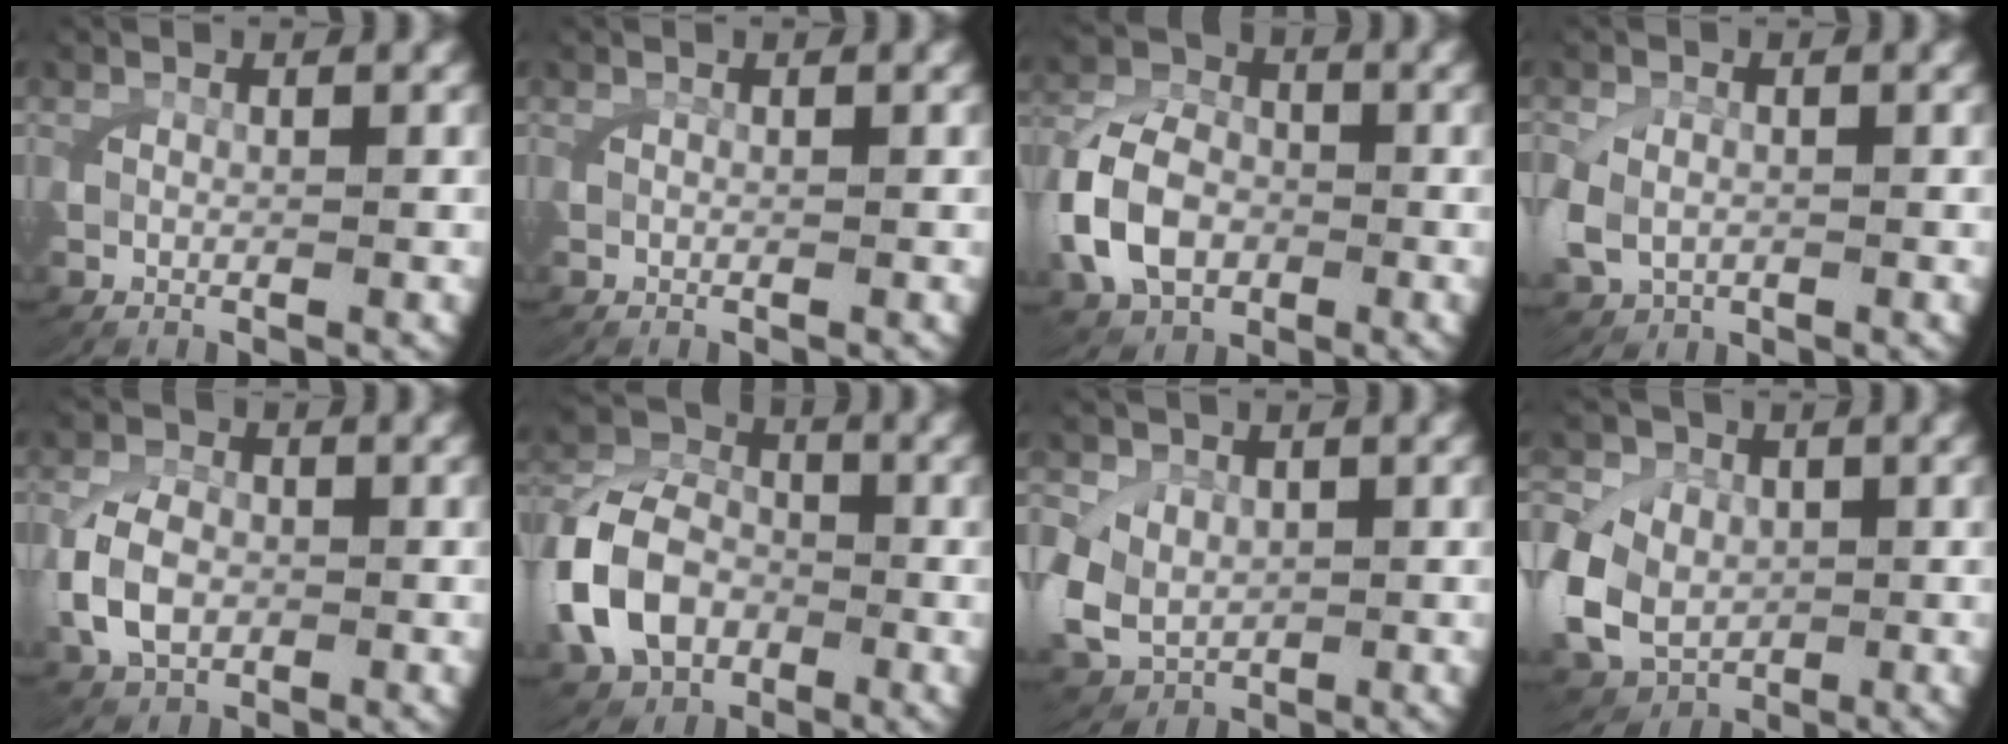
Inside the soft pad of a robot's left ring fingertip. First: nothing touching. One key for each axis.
{"total": 0.0}
{"total": 6.7, "fx": -1.3, "fy": 5.5, "fz": 3.7, "tx": -0.080, "ty": -0.008, "tz": -0.017}
{"total": 2.3, "fx": -0.4, "fy": 1.9, "fz": 1.2, "tx": -0.044, "ty": -0.013, "tz": 0.006}
{"total": 4.0, "fx": -0.6, "fy": 3.0, "fz": 2.5, "tx": -0.065, "ty": -0.004, "tz": -0.002}
{"total": 8.6, "fx": -1.4, "fy": 7.3, "fz": 4.4, "tx": -0.098, "ty": -0.015, "tz": -0.022}
{"total": 6.3, "fx": -1.1, "fy": 5.6, "fz": 2.8, "tx": -0.087, "ty": -0.039, "tz": 0.004}
{"total": 10.1, "fx": -1.8, "fy": 9.1, "fz": 4.0, "tx": -0.120, "ty": -0.055, "tz": -0.011}